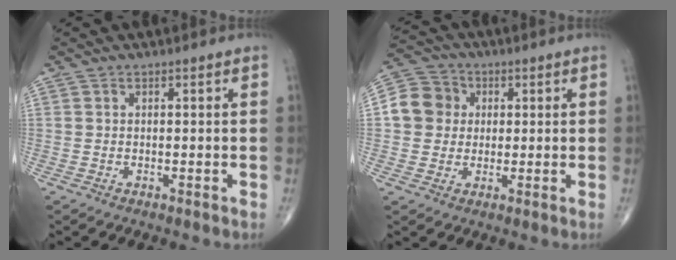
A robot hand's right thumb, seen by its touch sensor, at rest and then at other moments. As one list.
[{"total": 8.5, "force": [1.0, 8.0, 2.9], "torque": [-0.034, 0.013, 0.006]}]